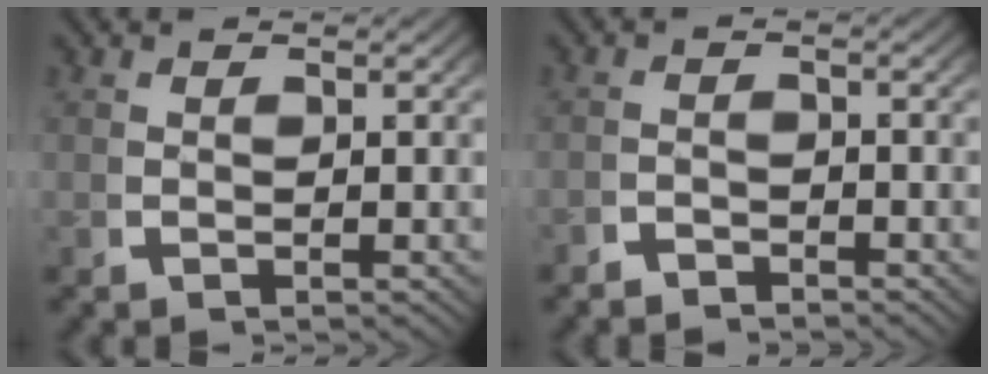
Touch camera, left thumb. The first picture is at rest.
{"total": 2.2, "force": [-2.1, 0.6, 0.1], "torque": [0.001, -0.011, -0.038]}